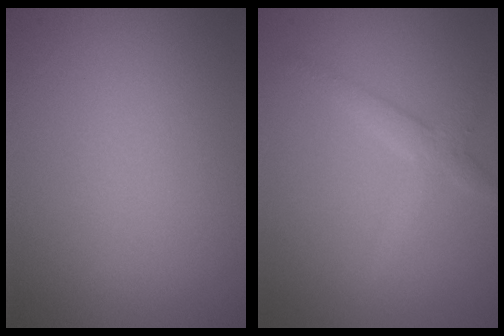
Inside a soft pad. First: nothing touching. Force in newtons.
{"total": 2.3, "press": 2.3, "slide": 0.1}